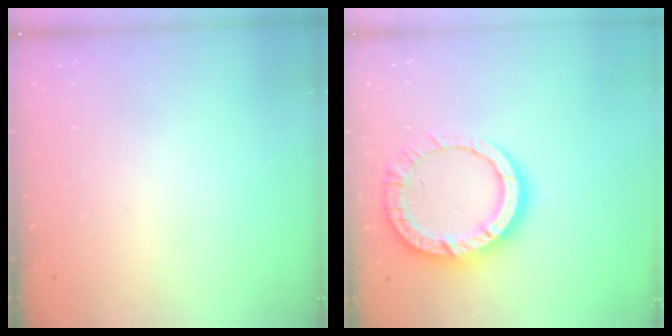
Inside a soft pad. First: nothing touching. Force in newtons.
{"total": 13.6, "press": 13.5, "slide": 1.1}